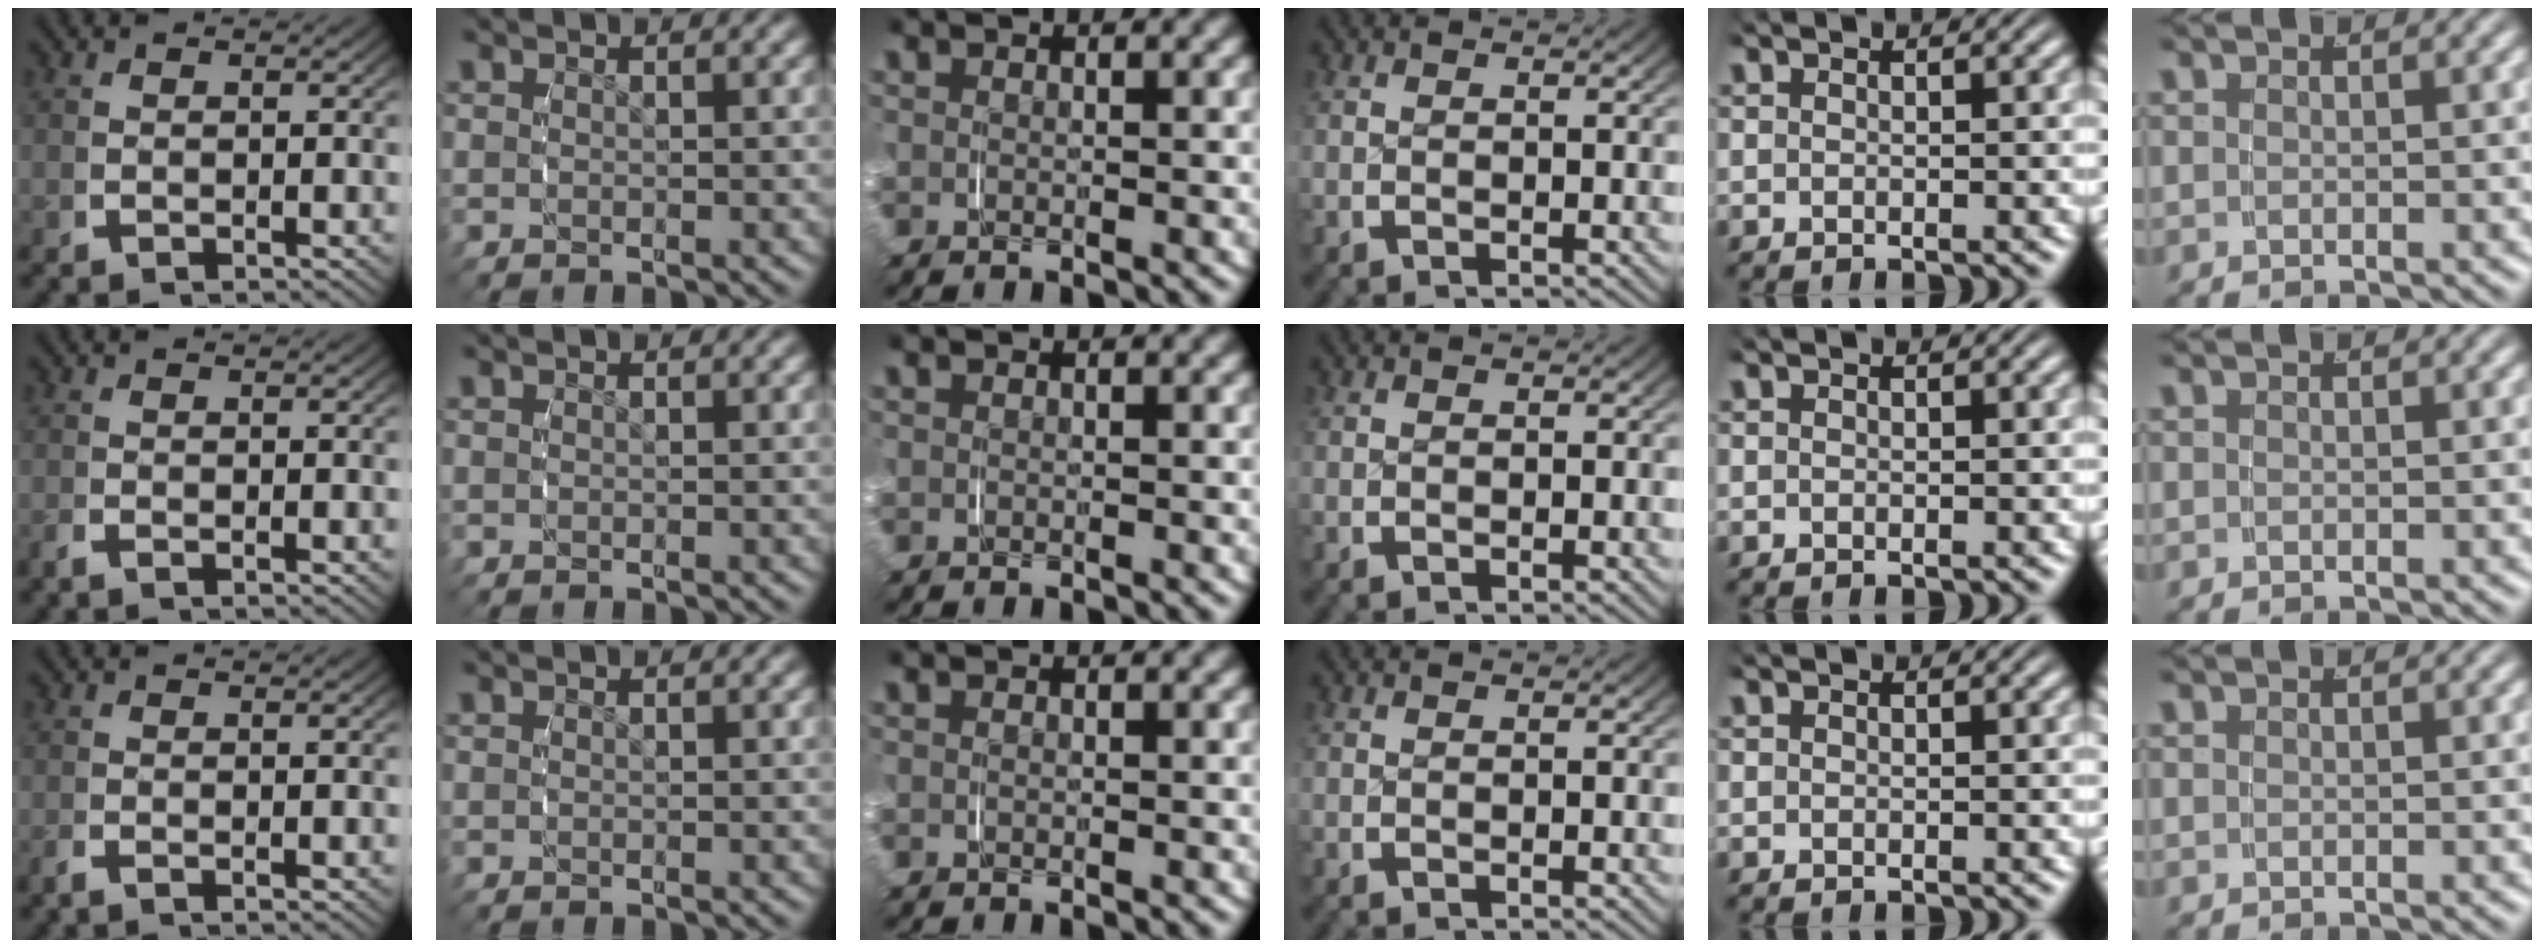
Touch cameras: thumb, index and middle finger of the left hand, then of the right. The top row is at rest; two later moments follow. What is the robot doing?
{"motion": "grasp_and_lifting", "object": "paper"}